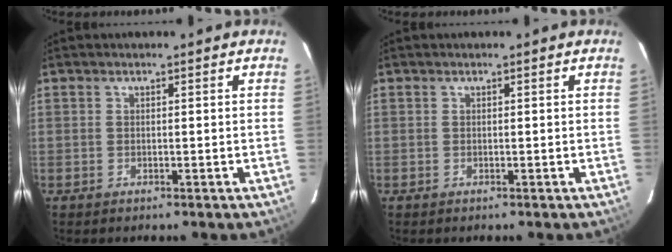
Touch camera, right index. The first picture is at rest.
{"total": 0.0}